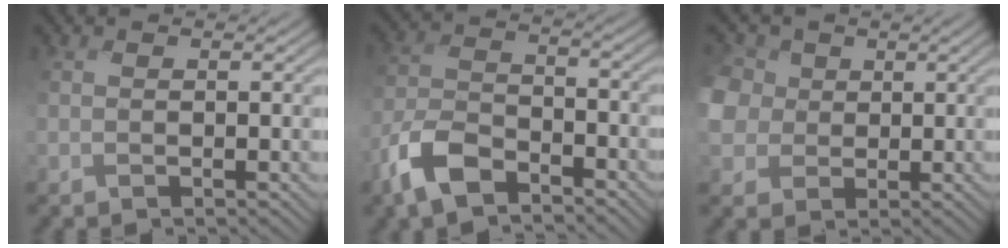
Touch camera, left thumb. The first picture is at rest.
{"total": 8.0, "force": [-5.7, 3.6, 4.2], "torque": [-0.093, -0.003, -0.133]}
{"total": 7.4, "force": [0.3, 6.7, 3.2], "torque": [-0.125, -0.008, -0.008]}